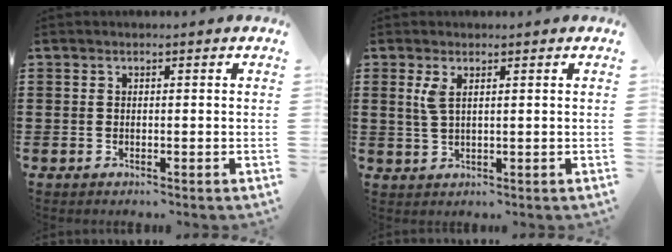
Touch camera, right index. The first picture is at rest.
{"total": 2.5, "force": [1.1, 0.8, 2.1], "torque": [-0.045, 0.004, 0.018]}